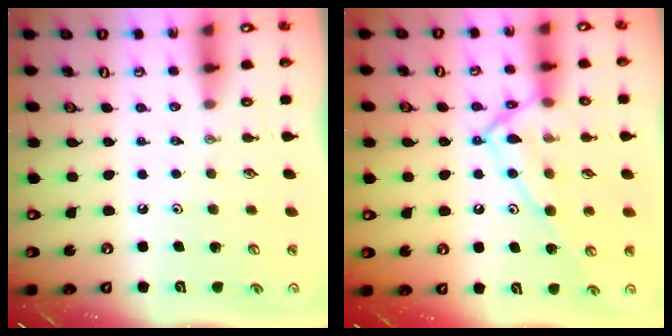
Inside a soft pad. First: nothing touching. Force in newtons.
{"total": 14.6, "press": 14.6, "slide": 0.8}